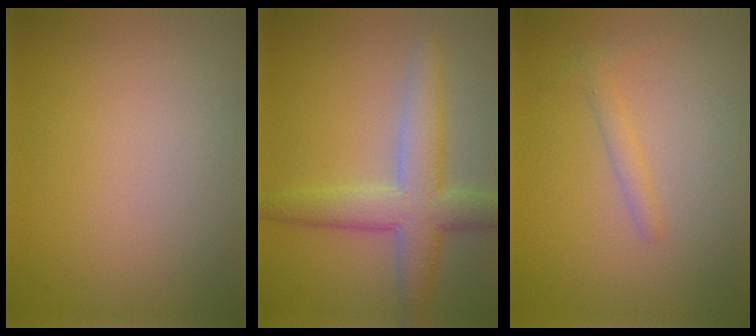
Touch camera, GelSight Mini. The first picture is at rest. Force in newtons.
{"total": 5.7, "press": 5.7, "slide": 0.3}
{"total": 1.3, "press": 1.3, "slide": 0.1}